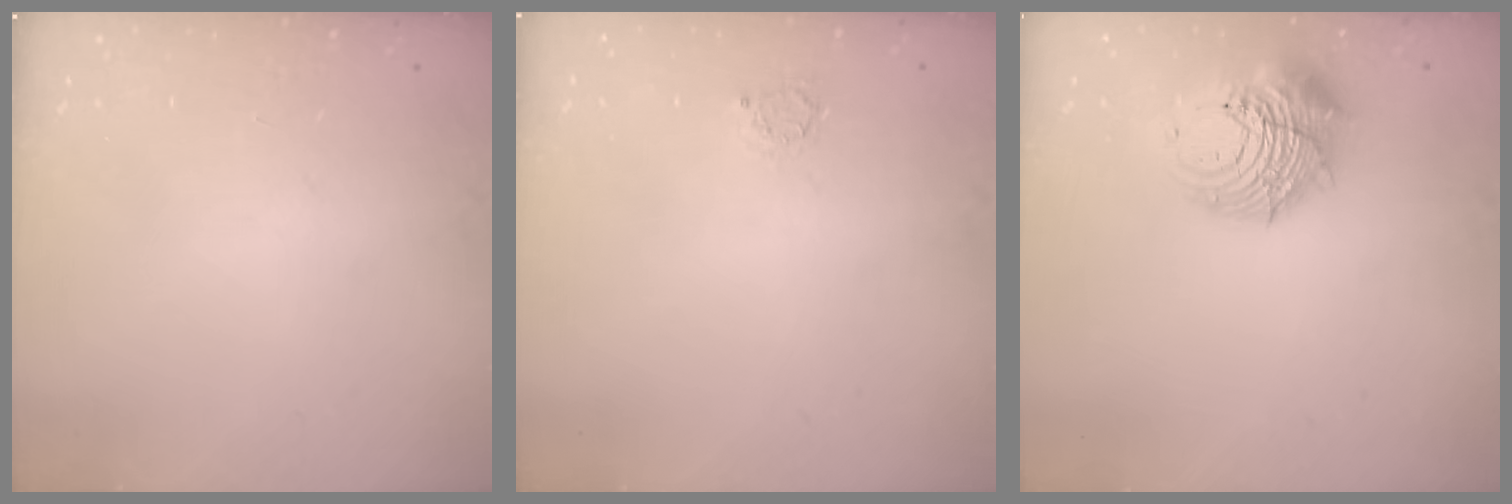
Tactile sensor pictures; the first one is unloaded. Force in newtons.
{"total": 2.0, "press": 2.0, "slide": 0.4}
{"total": 13.6, "press": 13.5, "slide": 1.7}